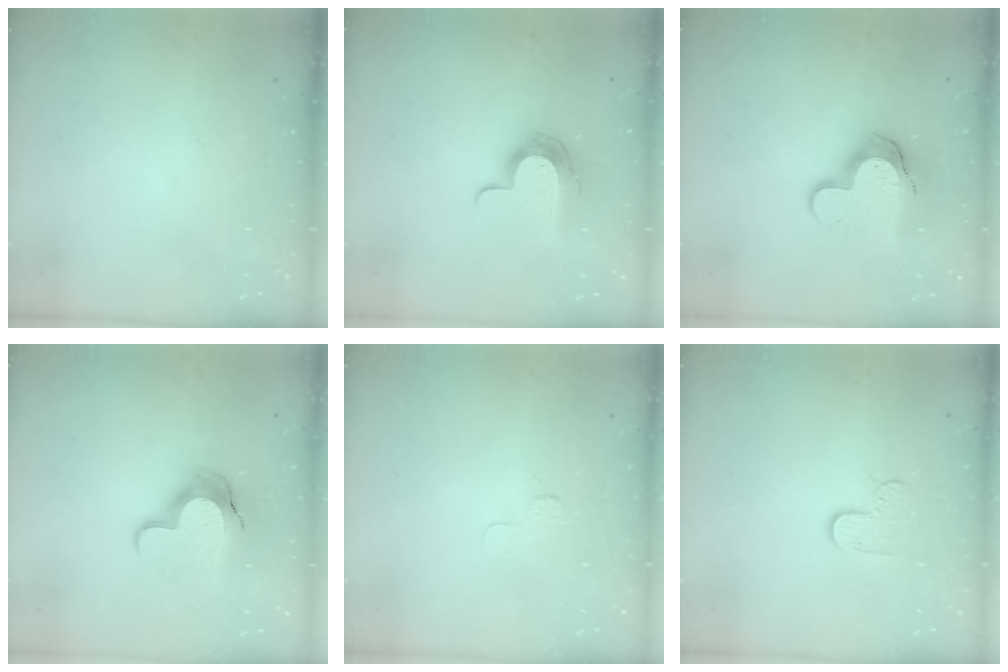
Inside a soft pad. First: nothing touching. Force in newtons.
{"total": 12.1, "press": 12.1, "slide": 0.6}
{"total": 13.3, "press": 13.3, "slide": 1.1}
{"total": 13.7, "press": 13.6, "slide": 1.0}
{"total": 2.5, "press": 2.5, "slide": 0.2}
{"total": 6.4, "press": 6.4, "slide": 0.5}